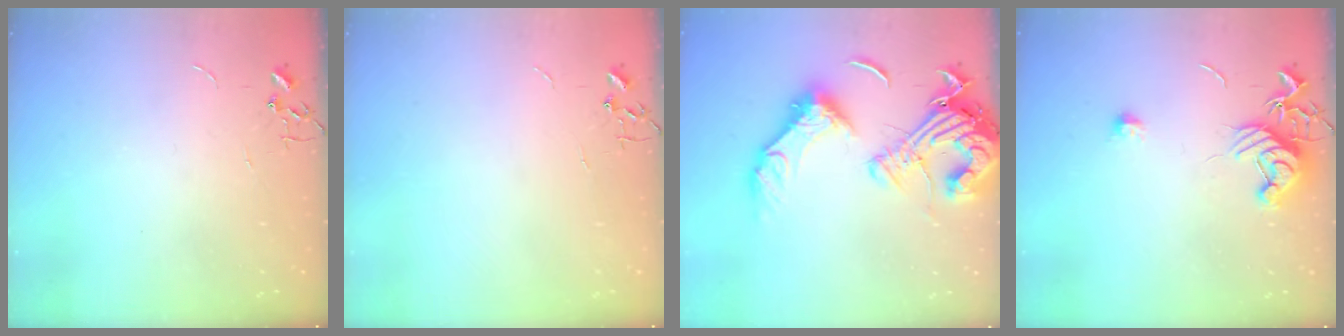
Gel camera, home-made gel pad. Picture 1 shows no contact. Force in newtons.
{"total": 0.0}
{"total": 22.6, "press": 22.3, "slide": 3.7}
{"total": 10.9, "press": 10.9, "slide": 0.4}